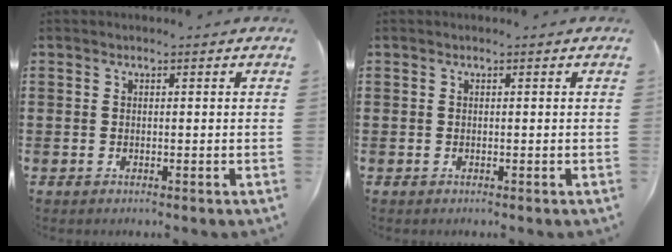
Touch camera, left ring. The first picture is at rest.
{"total": 0.0}